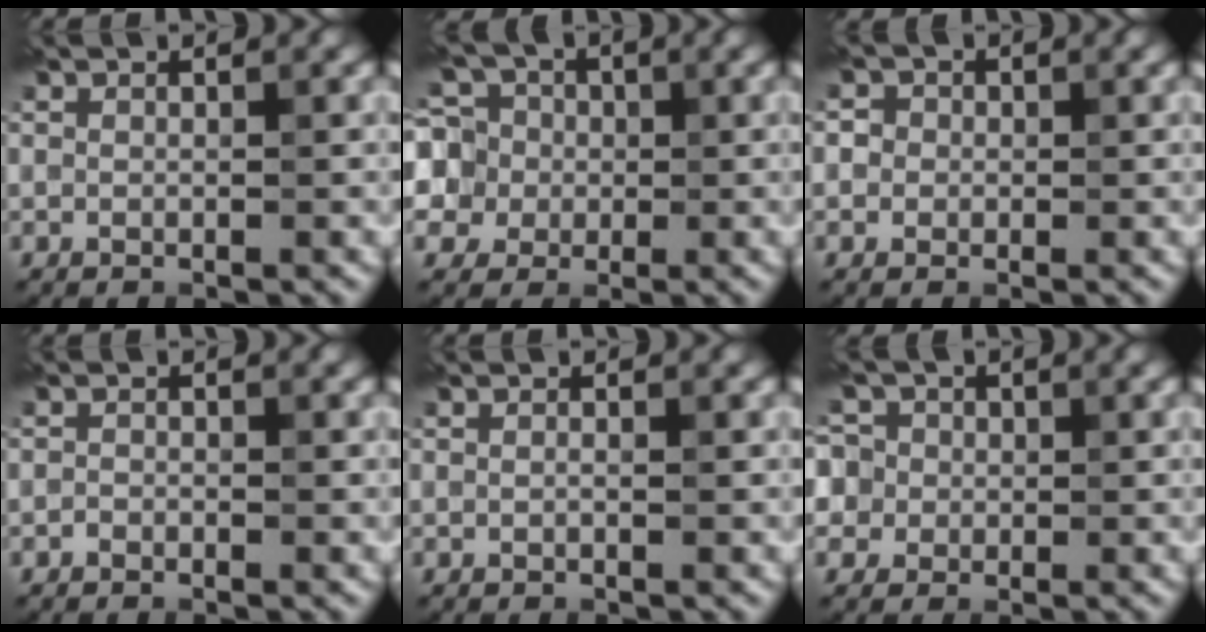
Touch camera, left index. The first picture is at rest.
{"total": 10.0, "force": [2.7, 8.8, 4.0], "torque": [-0.107, 0.046, 0.025]}
{"total": 2.4, "force": [0.6, 2.2, 0.8], "torque": [0.008, 0.013, -0.019]}
{"total": 0.6, "force": [-0.5, 0.2, 0.2], "torque": [-0.005, 0.005, -0.011]}
{"total": 0.0}
{"total": 8.1, "force": [2.6, 6.9, 3.3], "torque": [-0.074, 0.052, 0.000]}